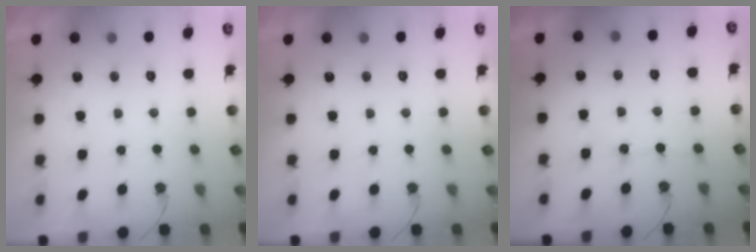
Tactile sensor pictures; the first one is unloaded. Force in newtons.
{"total": 0.0}
{"total": 2.4, "press": 2.4, "slide": 0.4}